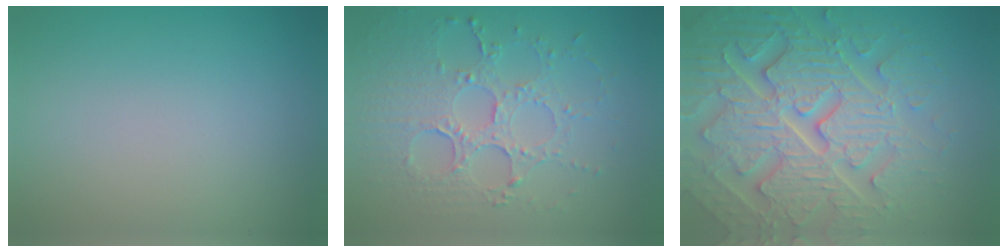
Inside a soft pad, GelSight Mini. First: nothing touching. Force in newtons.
{"total": 5.4, "press": 3.8, "slide": 3.8}
{"total": 8.1, "press": 7.9, "slide": 2.0}